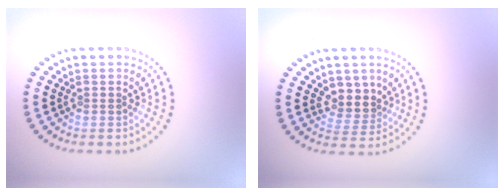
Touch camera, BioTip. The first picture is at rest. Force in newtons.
{"total": 2.6, "press": 2.1, "slide": 1.6}